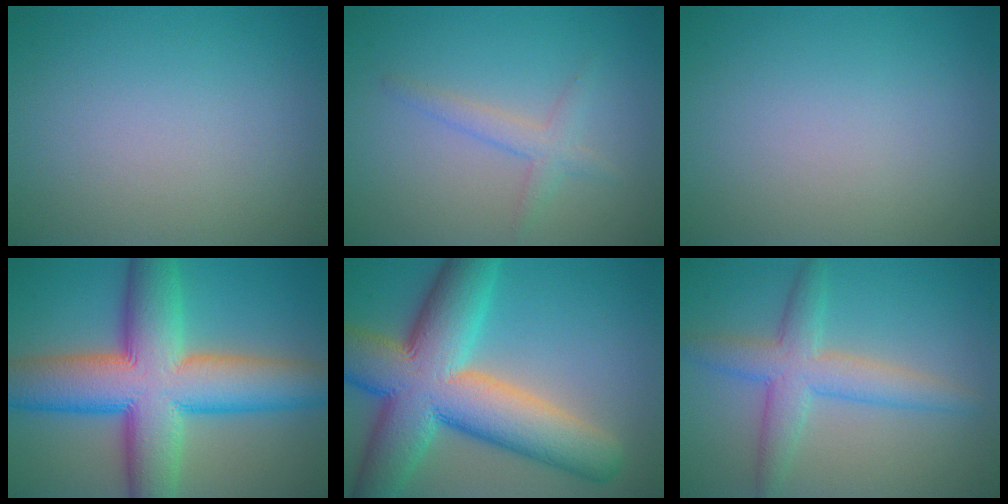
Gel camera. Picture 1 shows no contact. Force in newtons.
{"total": 2.0, "press": 2.0, "slide": 0.1}
{"total": 0.0}
{"total": 14.0, "press": 13.9, "slide": 0.5}
{"total": 14.0, "press": 14.0, "slide": 0.7}
{"total": 4.7, "press": 4.7, "slide": 0.1}